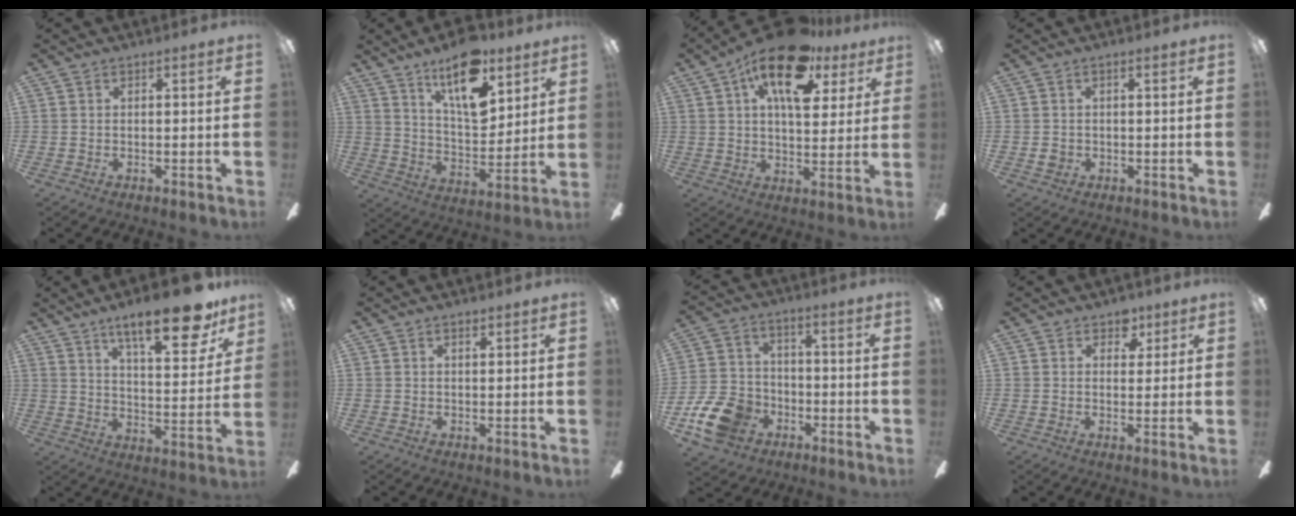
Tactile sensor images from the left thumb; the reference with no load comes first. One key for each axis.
{"total": 18.1, "fx": 11.4, "fy": 7.8, "fz": 11.7, "tx": -0.185, "ty": -0.057, "tz": 0.191}
{"total": 18.1, "fx": 9.8, "fy": 8.0, "fz": 12.9, "tx": -0.200, "ty": -0.033, "tz": 0.162}
{"total": 1.4, "fx": -0.2, "fy": 1.2, "fz": 0.8, "tx": -0.015, "ty": 0.004, "tz": -0.005}
{"total": 18.8, "fx": 12.9, "fy": 5.9, "fz": 12.4, "tx": -0.180, "ty": -0.077, "tz": 0.205}
{"total": 1.3, "fx": 1.0, "fy": 0.5, "fz": 0.7, "tx": -0.008, "ty": -0.002, "tz": 0.015}
{"total": 13.4, "fx": -6.6, "fy": 9.7, "fz": 6.5, "tx": -0.154, "ty": 0.049, "tz": -0.120}
{"total": 4.3, "fx": 2.9, "fy": 2.9, "fz": 1.5, "tx": -0.005, "ty": -0.010, "tz": 0.047}